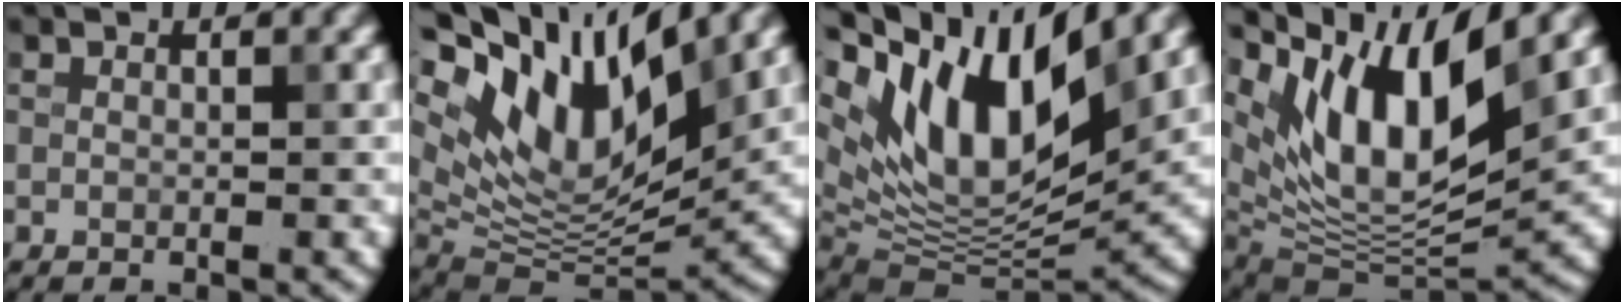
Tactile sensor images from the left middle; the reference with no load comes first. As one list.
[{"total": 14.1, "force": [7.2, 6.0, 10.5], "torque": [-0.205, 0.019, 0.133]}, {"total": 13.9, "force": [6.5, 6.0, 10.6], "torque": [-0.184, 0.009, 0.123]}, {"total": 12.4, "force": [6.6, 4.4, 9.6], "torque": [-0.160, 0.005, 0.124]}]